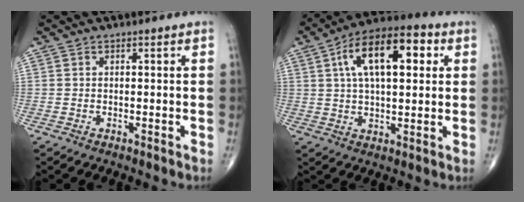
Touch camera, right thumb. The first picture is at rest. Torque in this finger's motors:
{"motor_torque": [0.54, 3.54, 1.63, 0.68, 0.47]}